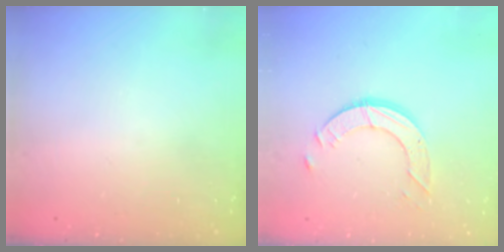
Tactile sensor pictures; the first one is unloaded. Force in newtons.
{"total": 6.9, "press": 6.9, "slide": 0.6}